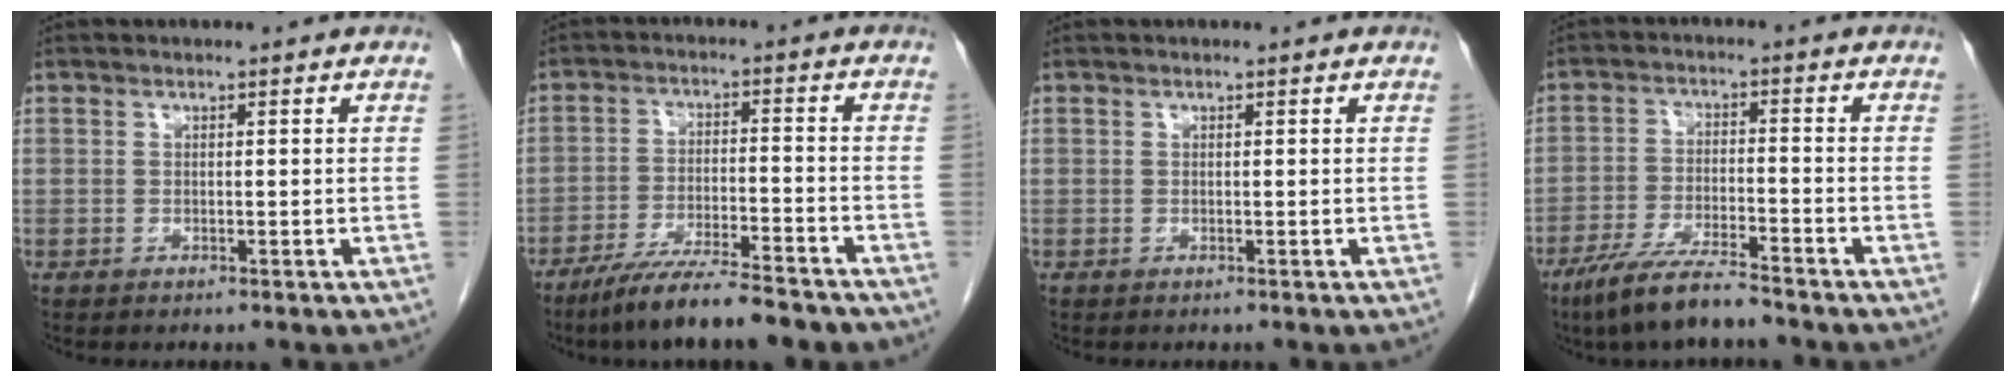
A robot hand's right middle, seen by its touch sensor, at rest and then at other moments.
{"total": 12.6, "force": [-10.5, 1.2, 6.9], "torque": [-0.109, -0.020, -0.169]}
{"total": 0.0}
{"total": 8.5, "force": [-6.8, 0.6, 5.2], "torque": [-0.104, -0.025, -0.126]}